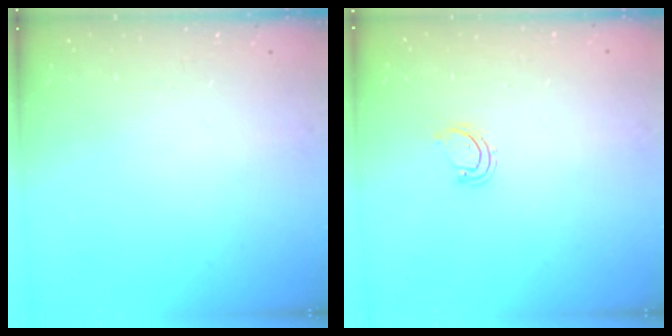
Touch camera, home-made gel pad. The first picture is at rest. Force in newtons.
{"total": 2.5, "press": 2.5, "slide": 0.3}